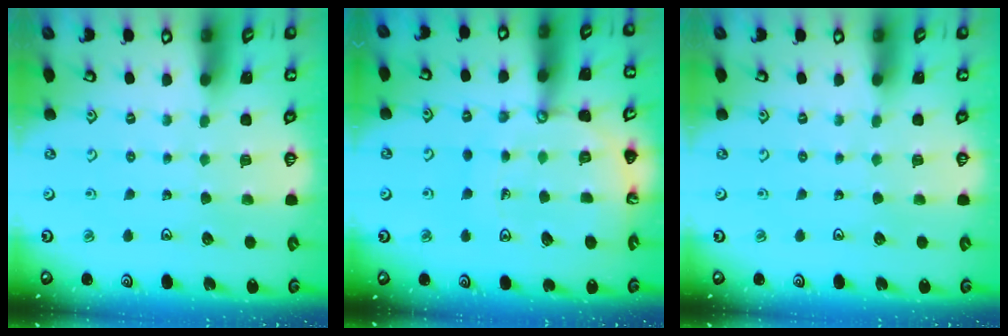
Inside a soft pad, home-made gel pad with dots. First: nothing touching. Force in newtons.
{"total": 12.9, "press": 12.8, "slide": 1.6}
{"total": 0.0}